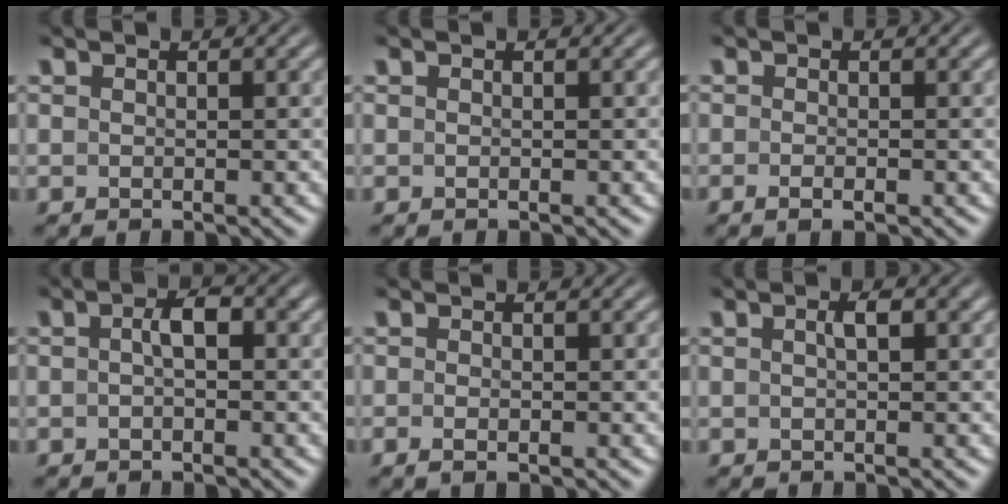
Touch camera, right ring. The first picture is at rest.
{"total": 0.0}
{"total": 1.1, "force": [-0.9, 0.1, 0.7], "torque": [-0.014, -0.001, -0.015]}
{"total": 1.8, "force": [-0.2, 0.5, 1.7], "torque": [-0.024, 0.005, -0.003]}
{"total": 1.2, "force": [-0.9, 0.4, 0.7], "torque": [-0.017, -0.004, -0.012]}
{"total": 1.0, "force": [-0.1, 0.0, 1.0], "torque": [-0.010, 0.005, -0.002]}